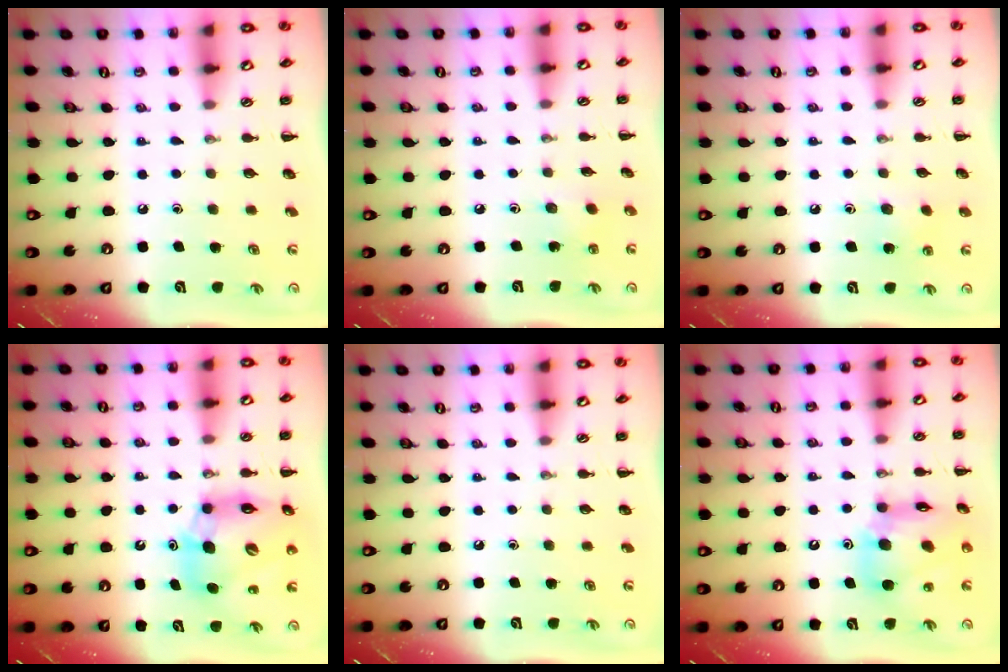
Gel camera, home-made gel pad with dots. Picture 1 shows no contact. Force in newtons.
{"total": 2.4, "press": 2.3, "slide": 0.6}
{"total": 5.8, "press": 5.5, "slide": 1.8}
{"total": 13.7, "press": 13.1, "slide": 3.8}
{"total": 0.0}
{"total": 14.1, "press": 13.5, "slide": 4.2}